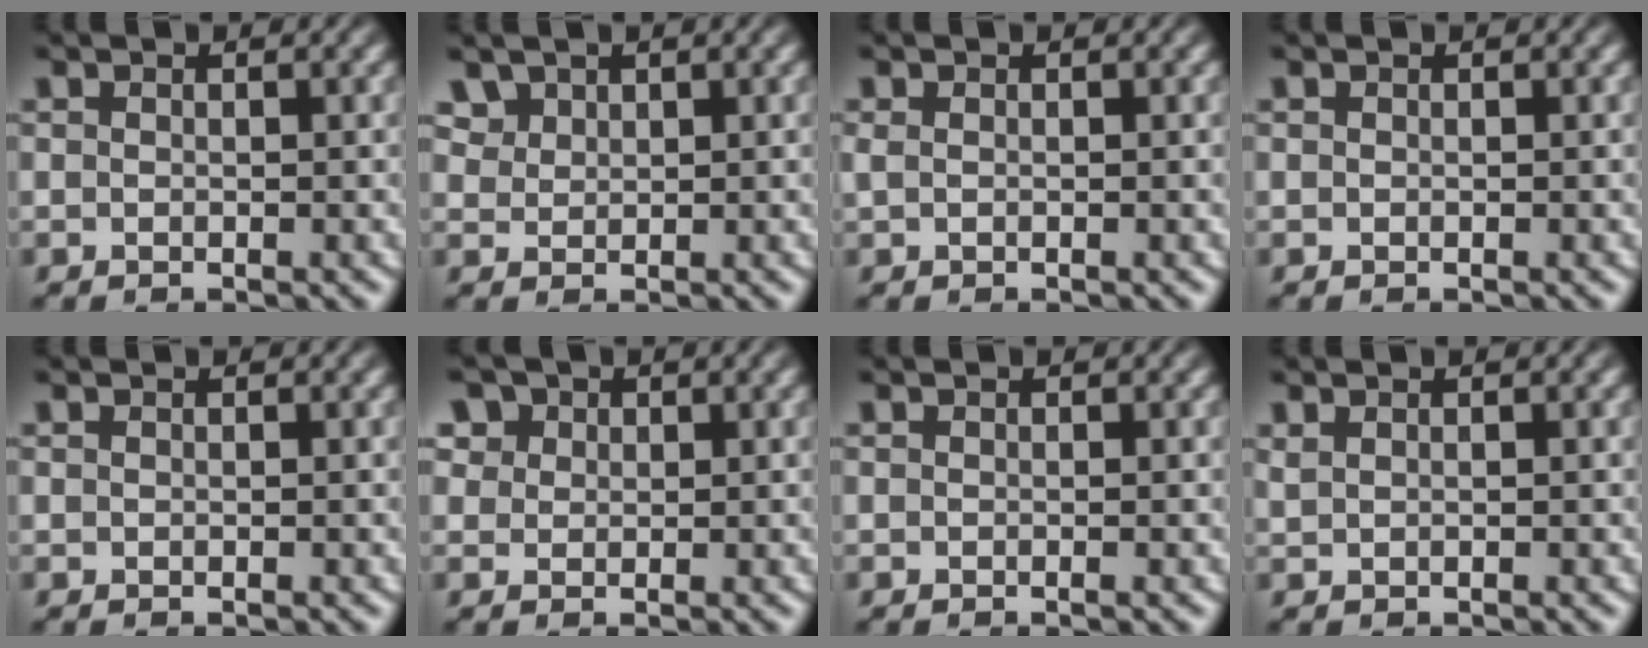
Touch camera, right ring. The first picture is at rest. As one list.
[{"total": 2.2, "force": [2.0, 0.9, 0.4], "torque": [-0.015, -0.002, 0.041]}, {"total": 0.7, "force": [-0.1, 0.4, 0.6], "torque": [-0.022, -0.005, 0.001]}, {"total": 0.0}, {"total": 0.0}, {"total": 4.6, "force": [1.9, 3.8, 1.8], "torque": [-0.050, 0.000, 0.028]}, {"total": 0.0}, {"total": 0.6, "force": [0.5, -0.2, 0.3], "torque": [-0.007, 0.002, 0.012]}]